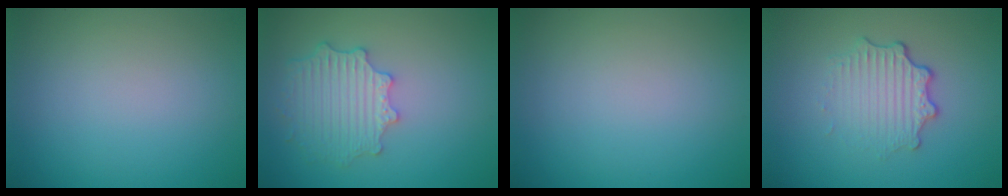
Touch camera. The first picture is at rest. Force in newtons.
{"total": 4.2, "press": 3.5, "slide": 2.3}
{"total": 0.0}
{"total": 3.2, "press": 2.5, "slide": 2.1}